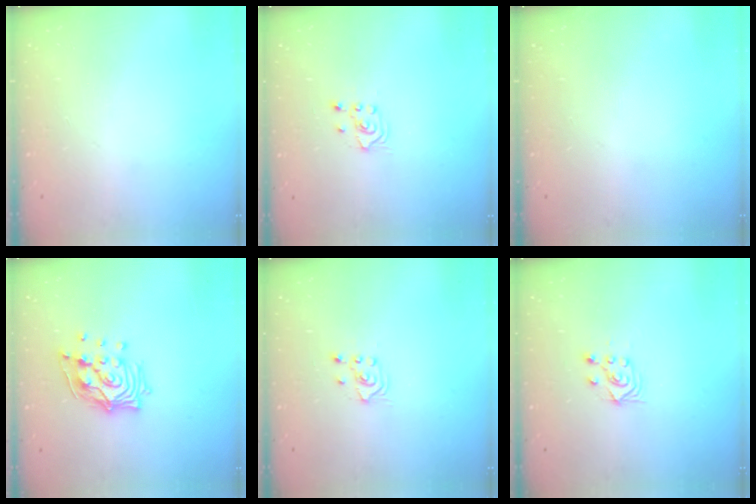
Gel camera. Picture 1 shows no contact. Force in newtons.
{"total": 2.5, "press": 2.4, "slide": 0.9}
{"total": 0.0}
{"total": 13.3, "press": 13.2, "slide": 1.1}
{"total": 2.5, "press": 2.4, "slide": 0.9}
{"total": 4.0, "press": 3.8, "slide": 1.1}